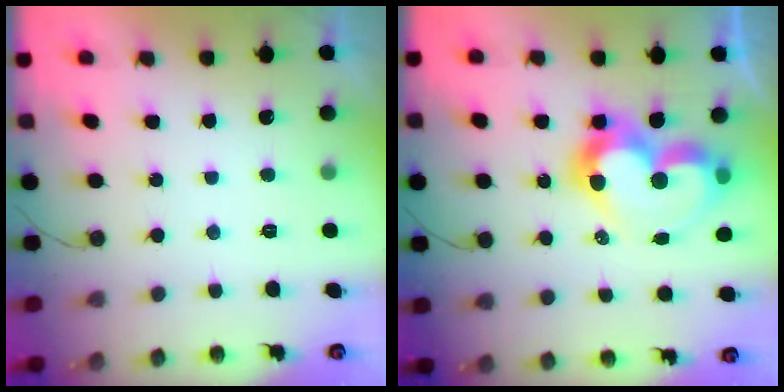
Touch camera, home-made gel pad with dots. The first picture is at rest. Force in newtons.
{"total": 15.2, "press": 15.1, "slide": 2.0}